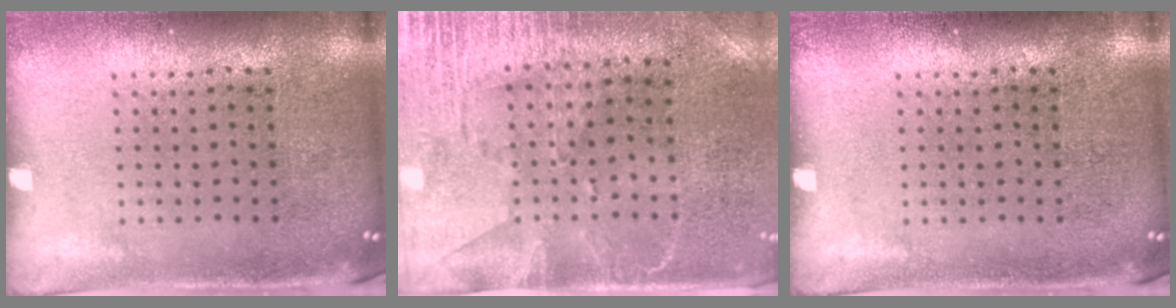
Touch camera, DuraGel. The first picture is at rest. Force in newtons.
{"total": 2.8, "press": 2.4, "slide": 1.5}
{"total": 0.0}